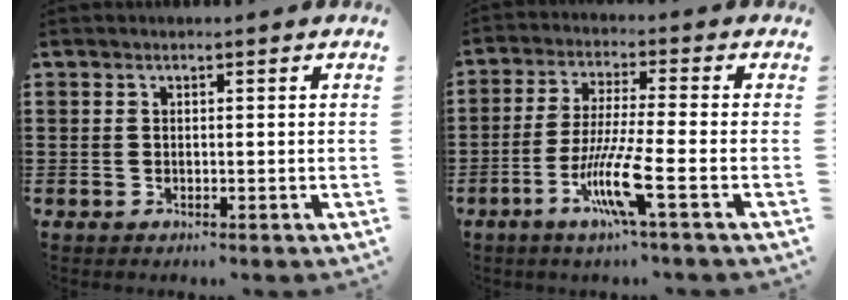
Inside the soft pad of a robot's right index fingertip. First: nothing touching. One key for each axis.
{"total": 9.5, "fx": -4.3, "fy": 0.2, "fz": 8.5, "tx": -0.179, "ty": -0.018, "tz": -0.085}